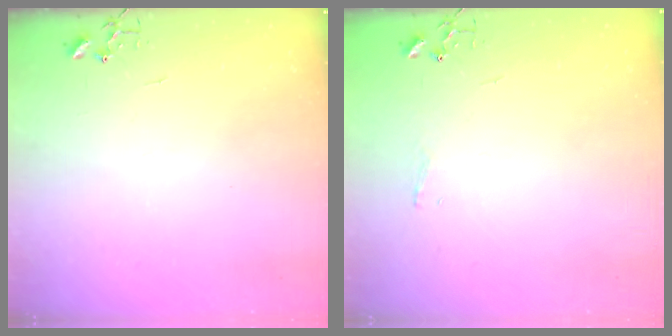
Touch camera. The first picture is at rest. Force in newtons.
{"total": 4.1, "press": 4.0, "slide": 0.5}